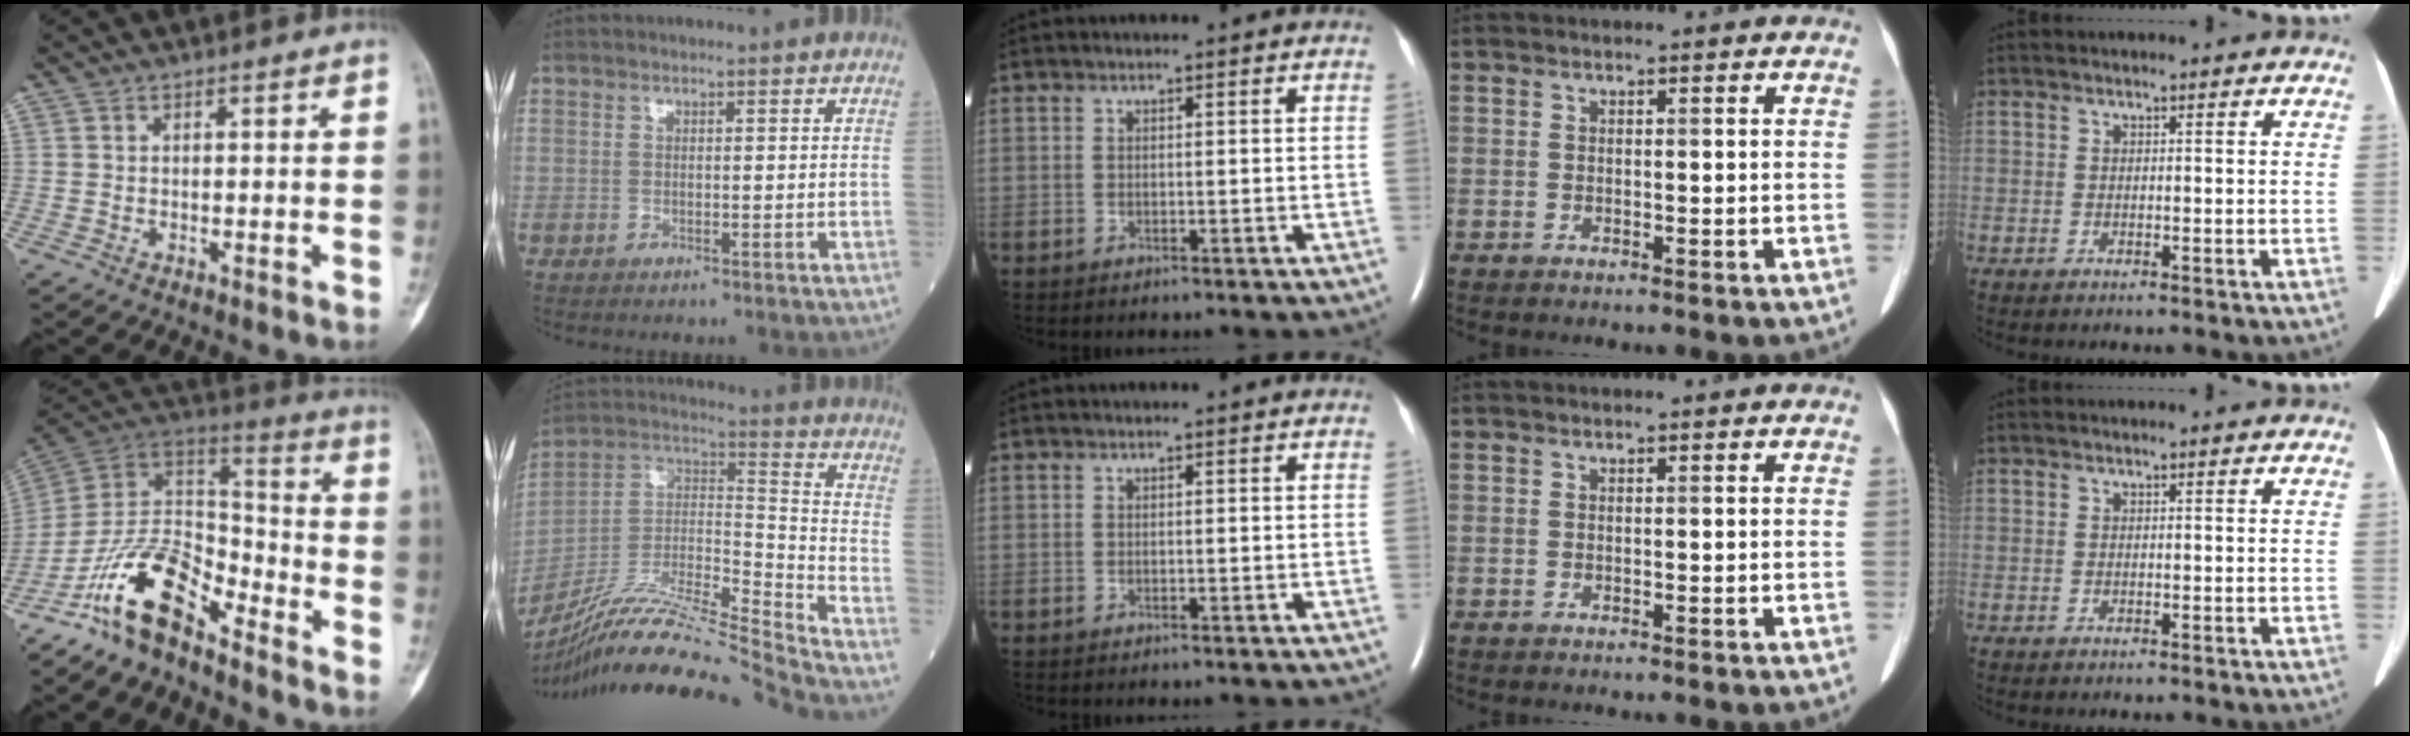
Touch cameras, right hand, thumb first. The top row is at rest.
{"thumb": {"total": 15.6, "force": [-10.7, 6.7, 9.2], "torque": [-0.149, 0.098, -0.206]}, "index": {"total": 21.5, "force": [-19.3, -1.8, 9.3], "torque": [-0.201, -0.001, -0.347]}}